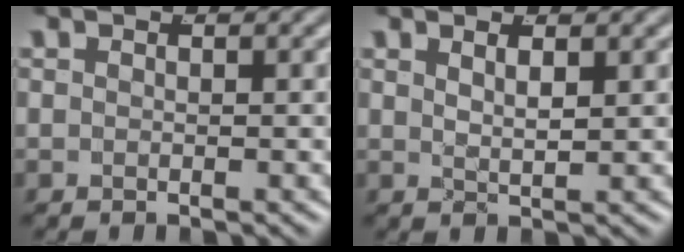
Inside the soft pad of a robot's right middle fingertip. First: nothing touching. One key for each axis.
{"total": 1.6, "fx": 0.9, "fy": -0.3, "fz": 1.3, "tx": -0.022, "ty": -0.010, "tz": 0.027}